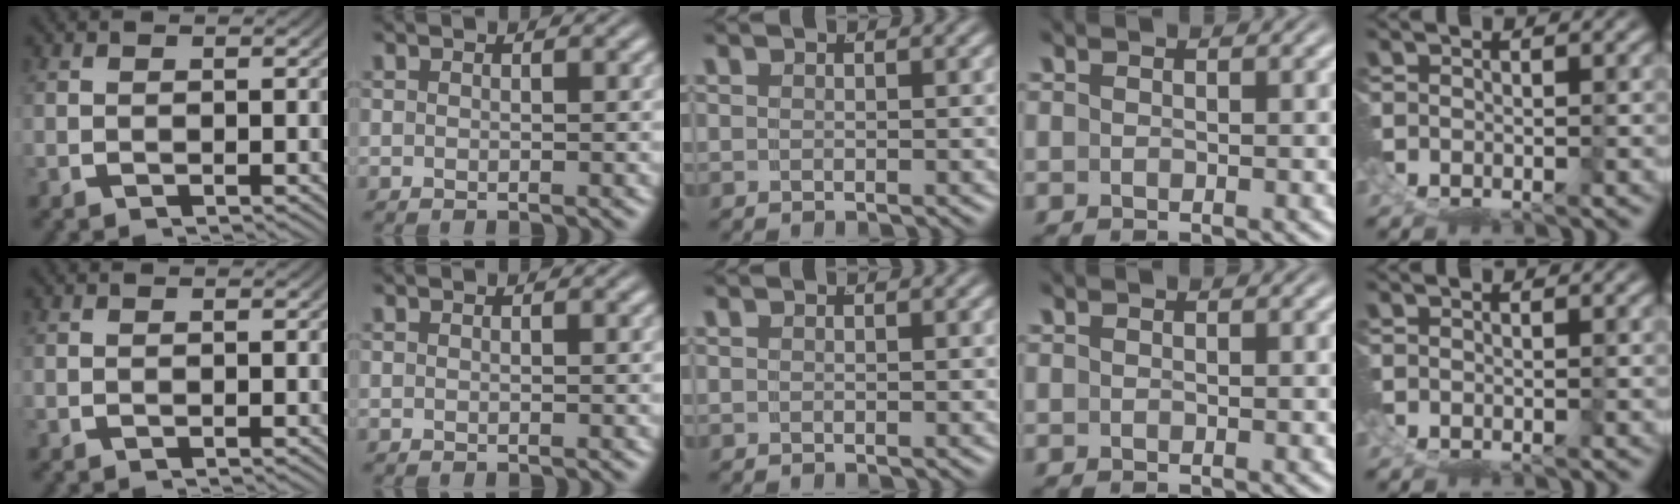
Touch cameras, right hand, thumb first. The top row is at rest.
{}